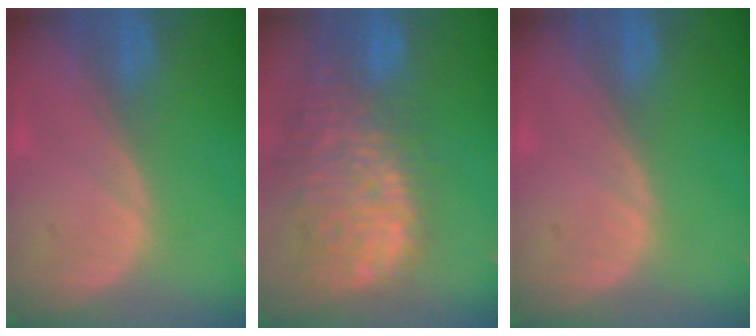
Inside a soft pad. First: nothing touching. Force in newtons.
{"total": 14.4, "press": 11.9, "slide": 8.2}
{"total": 0.0}